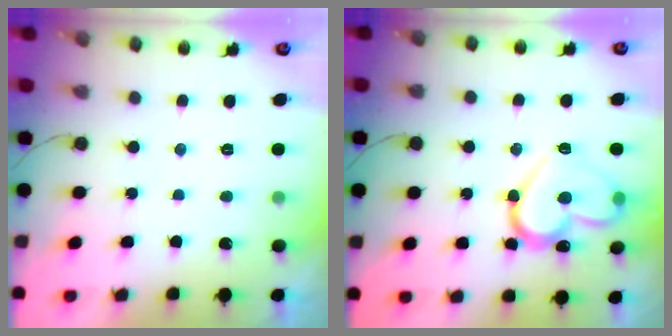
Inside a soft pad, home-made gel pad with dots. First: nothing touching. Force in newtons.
{"total": 17.9, "press": 17.8, "slide": 0.9}